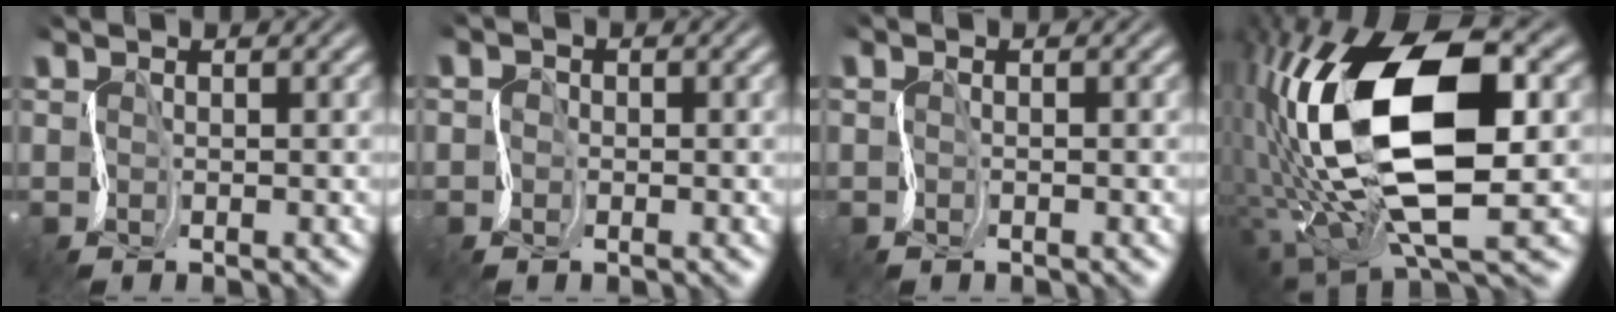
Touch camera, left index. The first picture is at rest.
{"total": 1.3, "force": [-0.5, 0.0, -1.2], "torque": [0.008, 0.011, -0.007]}
{"total": 0.6, "force": [0.0, -0.1, -0.6], "torque": [0.000, 0.002, -0.009]}
{"total": 14.1, "force": [-0.1, 6.8, 12.3], "torque": [-0.264, 0.012, -0.002]}